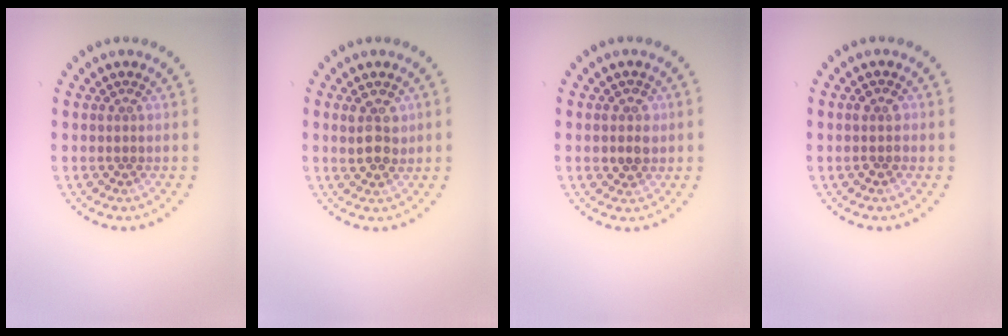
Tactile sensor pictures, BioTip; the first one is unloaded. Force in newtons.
{"total": 2.7, "press": 2.5, "slide": 0.9}
{"total": 2.0, "press": 1.9, "slide": 0.5}
{"total": 1.4, "press": 1.4, "slide": 0.4}